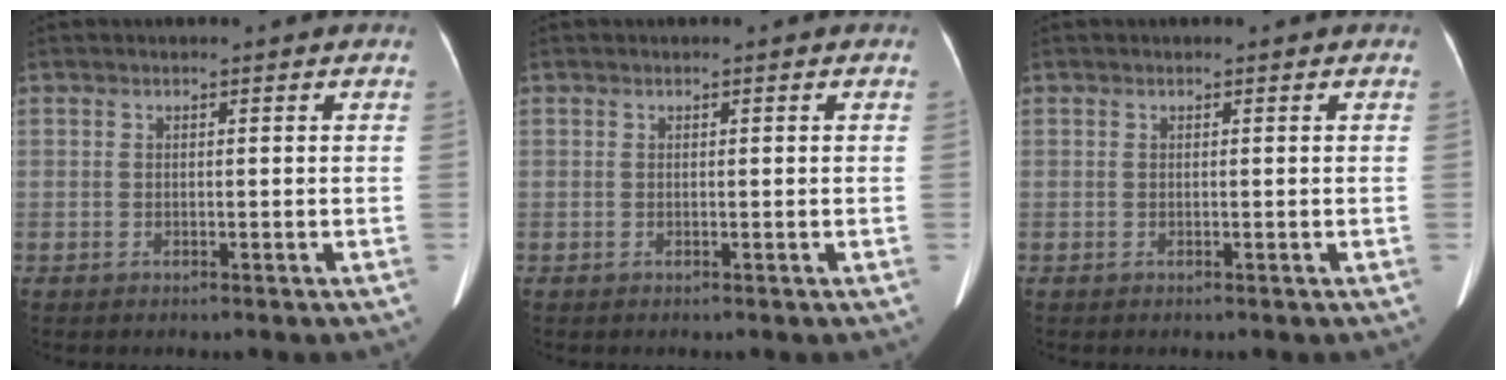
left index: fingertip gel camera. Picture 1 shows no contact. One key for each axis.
{"total": 0.0}
{"total": 0.0}